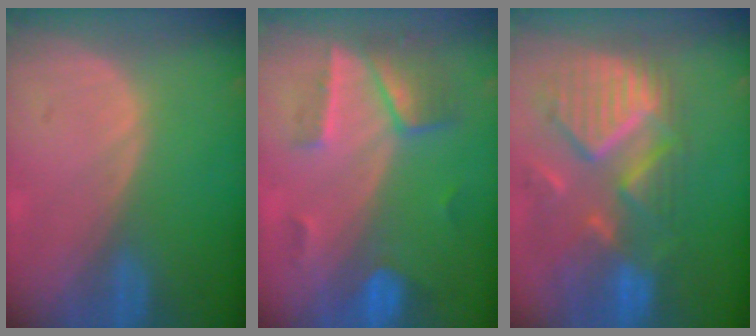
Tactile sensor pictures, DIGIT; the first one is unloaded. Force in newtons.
{"total": 7.2, "press": 6.3, "slide": 3.5}
{"total": 12.2, "press": 10.5, "slide": 6.2}